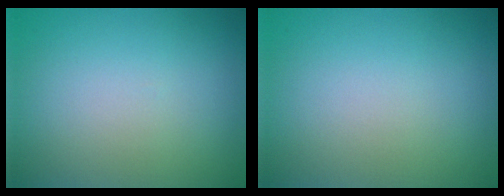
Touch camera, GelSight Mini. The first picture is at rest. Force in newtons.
{"total": 0.0}